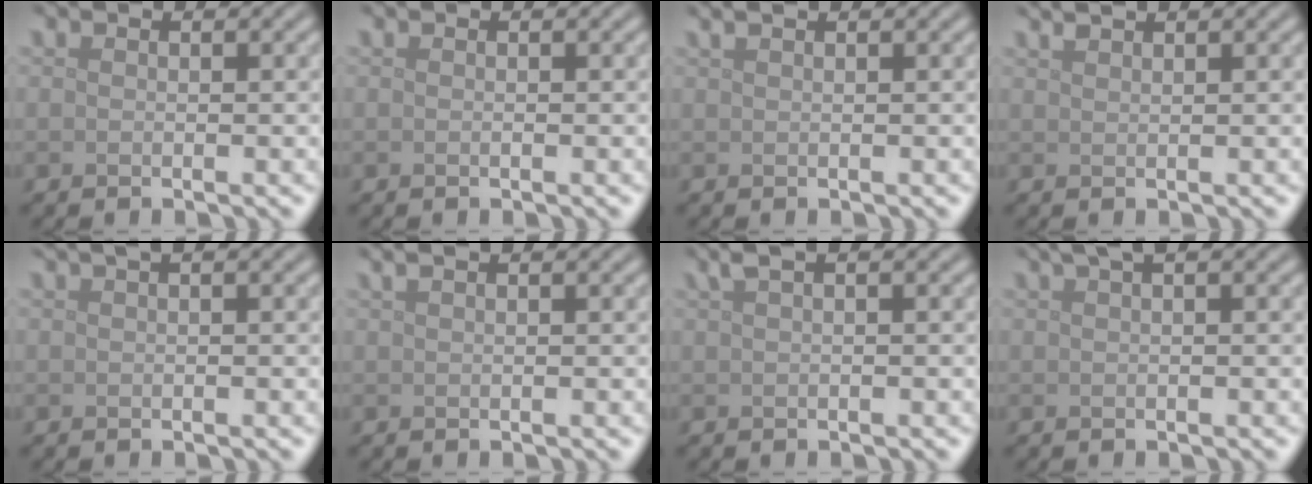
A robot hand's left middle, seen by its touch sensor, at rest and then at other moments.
{"total": 0.0}
{"total": 2.0, "force": [1.3, 0.8, 1.2], "torque": [-0.015, 0.009, 0.004]}
{"total": 1.6, "force": [1.4, 0.4, 0.7], "torque": [-0.005, 0.004, 0.017]}
{"total": 1.5, "force": [0.8, 0.4, 1.3], "torque": [-0.019, 0.007, 0.010]}
{"total": 2.2, "force": [1.4, 1.0, 1.5], "torque": [-0.018, 0.009, 0.006]}
{"total": 2.2, "force": [1.1, 0.7, 1.8], "torque": [-0.029, 0.008, 0.017]}
{"total": 2.1, "force": [1.1, 0.5, 1.6], "torque": [-0.022, 0.007, 0.016]}